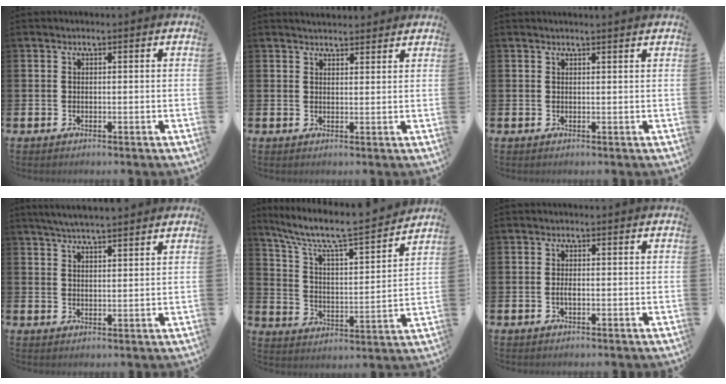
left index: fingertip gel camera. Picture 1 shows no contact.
{"total": 2.8, "force": [2.7, 0.5, -0.1], "torque": [0.005, -0.015, 0.049]}
{"total": 0.8, "force": [0.8, -0.2, 0.1], "torque": [0.006, -0.004, 0.013]}
{"total": 4.6, "force": [4.4, 0.0, 1.1], "torque": [-0.031, -0.015, 0.080]}
{"total": 8.7, "force": [7.6, 1.2, 4.1], "torque": [-0.115, -0.053, 0.124]}
{"total": 1.0, "force": [-0.2, 0.3, 0.9], "torque": [-0.013, -0.002, -0.005]}